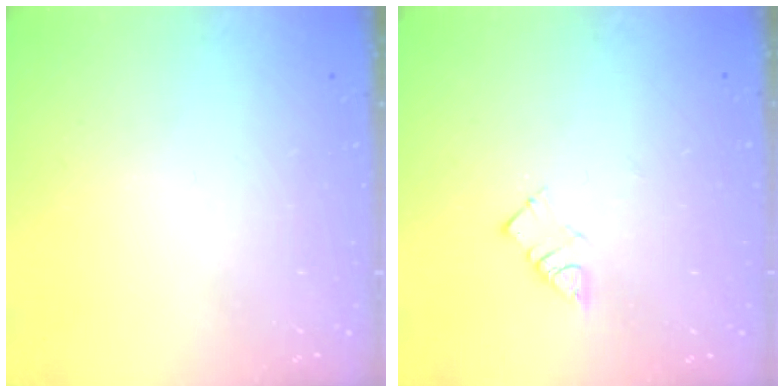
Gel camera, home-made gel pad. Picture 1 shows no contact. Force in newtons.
{"total": 4.6, "press": 4.6, "slide": 0.1}